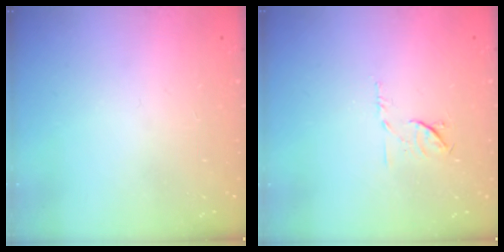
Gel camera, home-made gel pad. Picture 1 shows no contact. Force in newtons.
{"total": 6.7, "press": 6.6, "slide": 1.1}